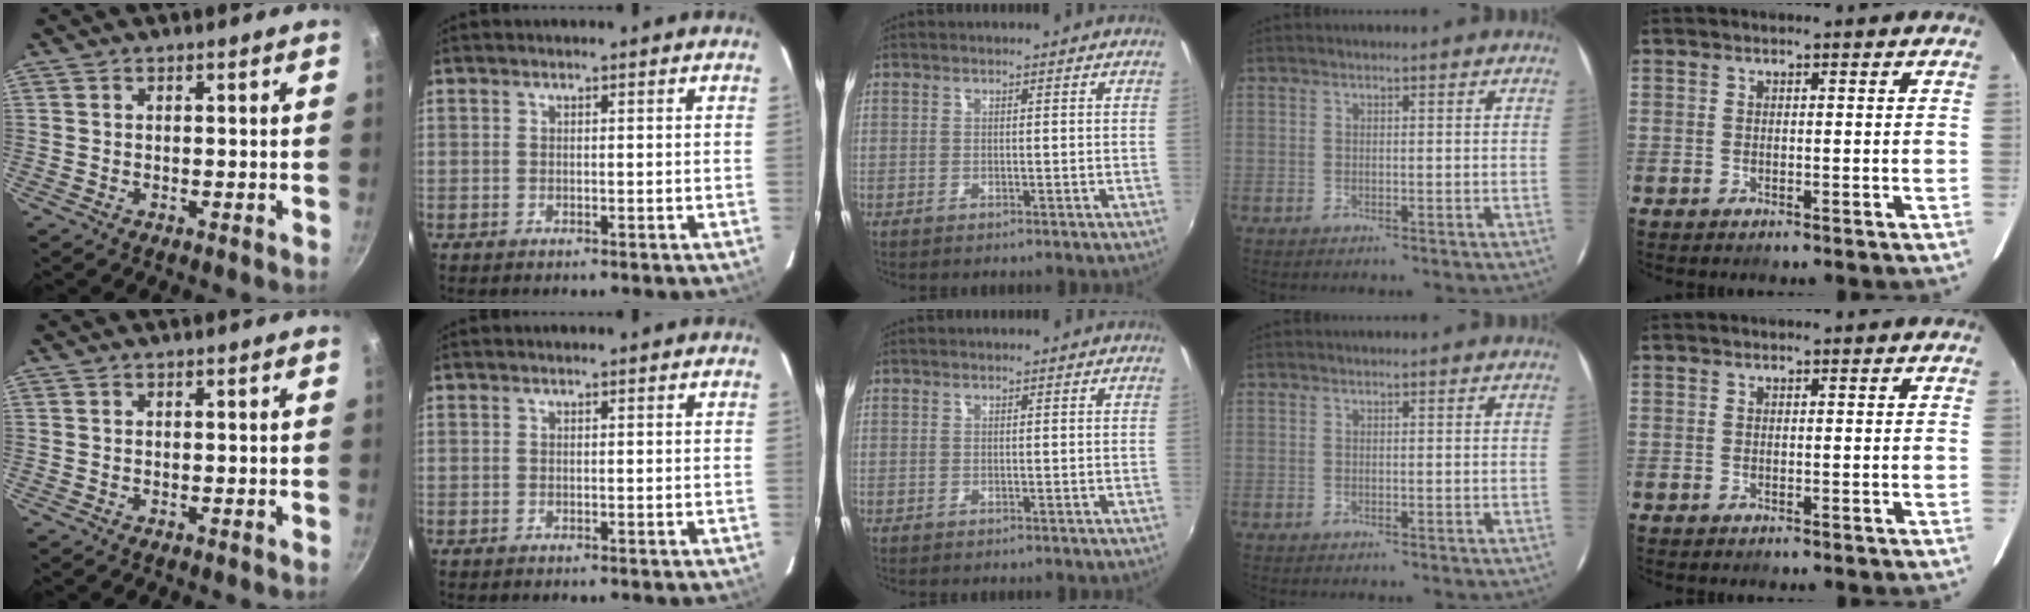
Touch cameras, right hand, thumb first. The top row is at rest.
{}